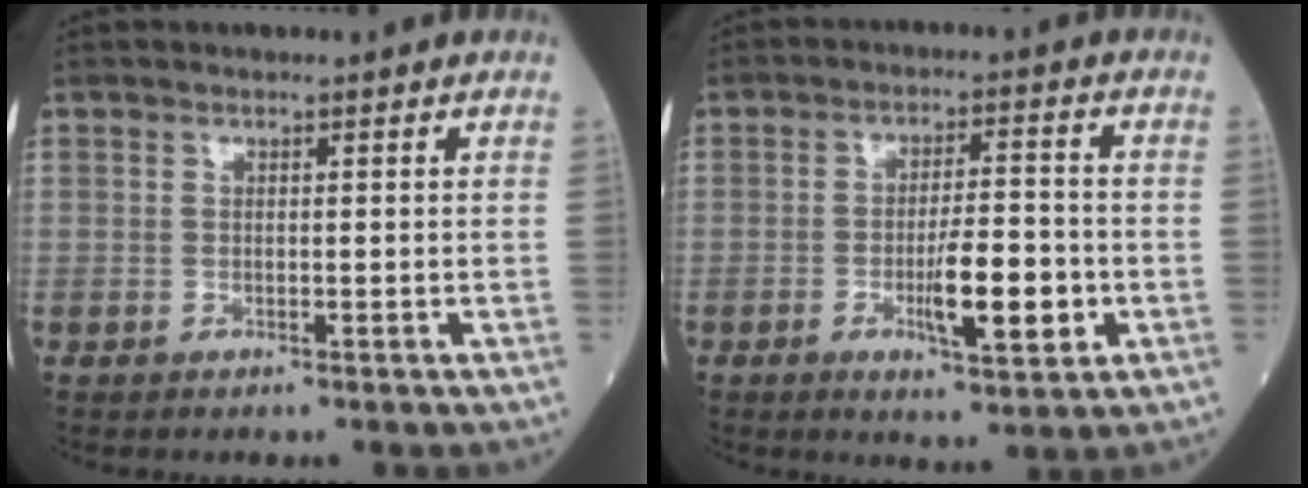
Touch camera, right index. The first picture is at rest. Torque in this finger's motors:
{"motor_torque": [0.54, -0.41, 0.25, 0.11]}